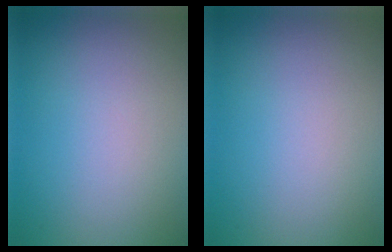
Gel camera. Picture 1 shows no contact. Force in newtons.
{"total": 0.0}